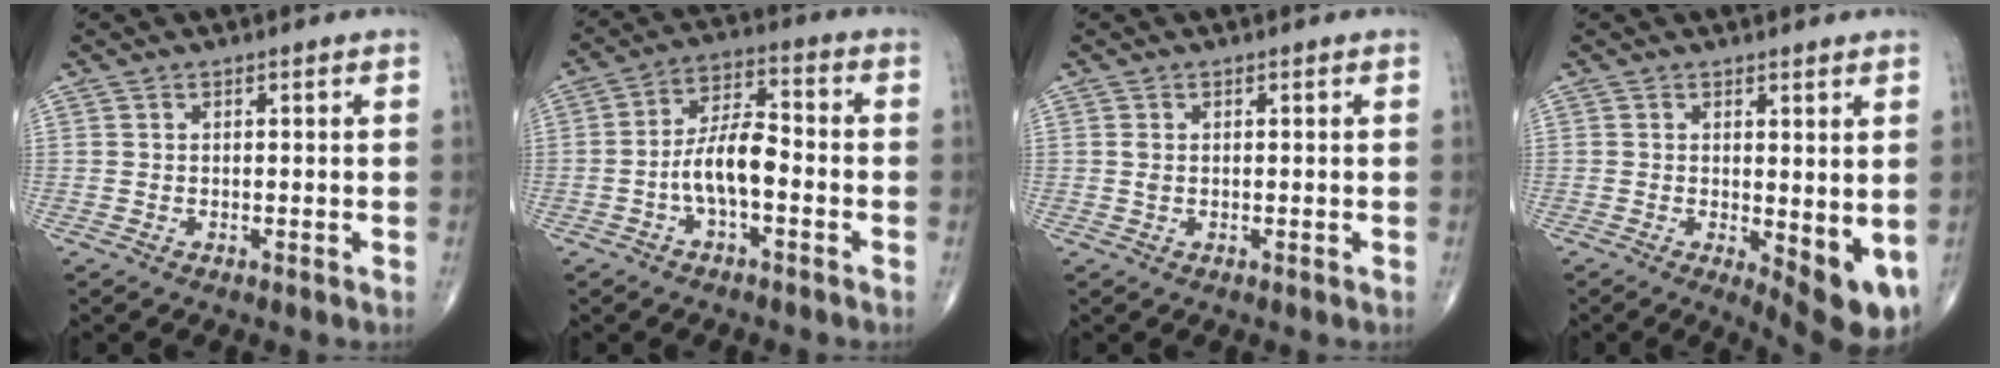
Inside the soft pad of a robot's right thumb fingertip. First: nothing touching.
{"total": 8.8, "force": [-2.5, 3.8, 7.6], "torque": [-0.137, 0.038, -0.052]}
{"total": 0.9, "force": [0.1, 0.6, 0.7], "torque": [-0.016, 0.003, 0.003]}
{"total": 8.2, "force": [-0.7, 2.9, 7.7], "torque": [-0.097, -0.021, -0.002]}